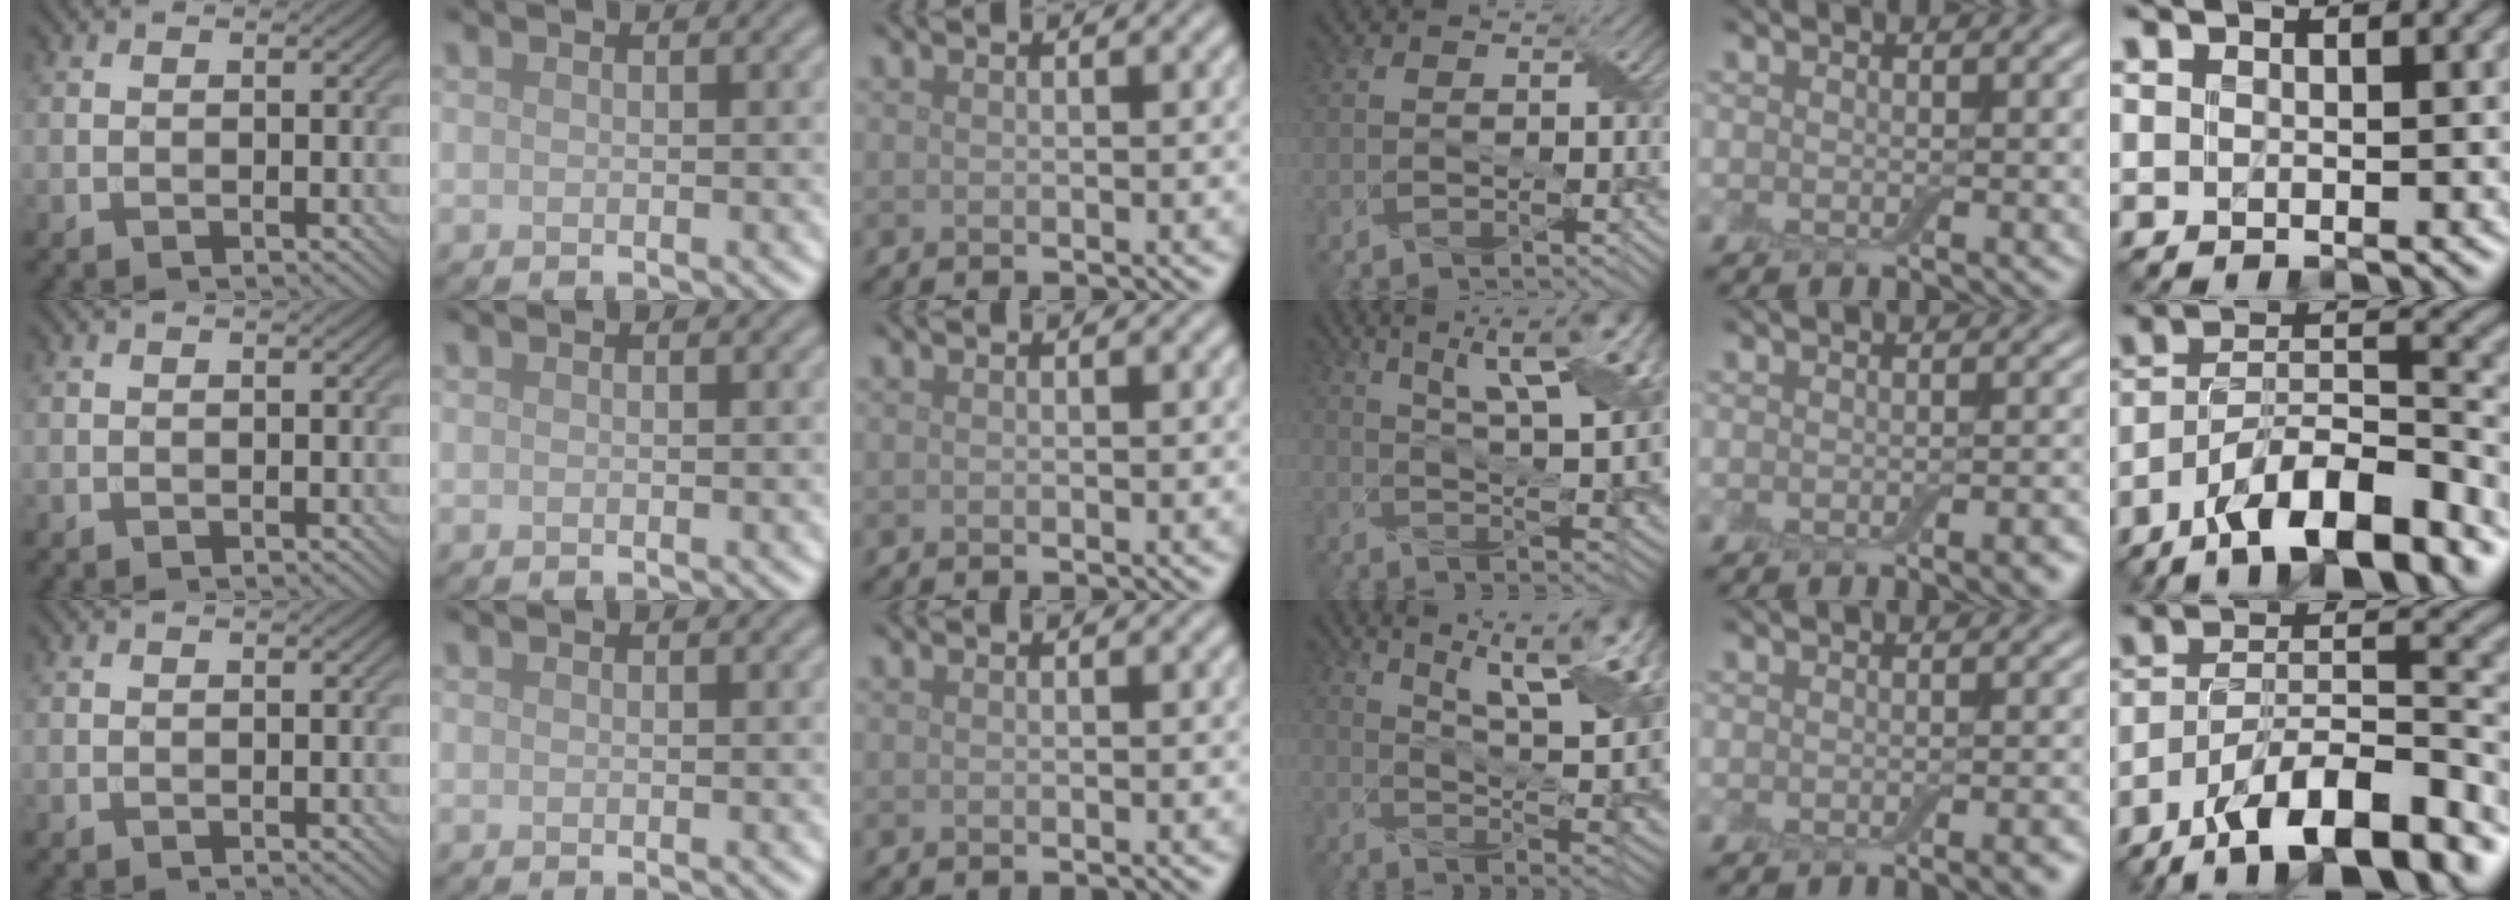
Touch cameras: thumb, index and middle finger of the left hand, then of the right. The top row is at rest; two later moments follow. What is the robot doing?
{"motion": "wrap", "object": "adhesive wrap"}